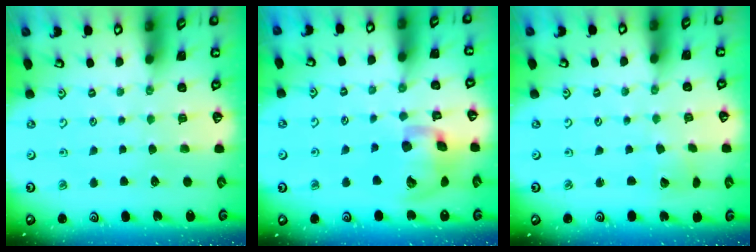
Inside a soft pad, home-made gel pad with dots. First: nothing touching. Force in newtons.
{"total": 14.6, "press": 14.4, "slide": 2.4}
{"total": 2.0, "press": 2.0, "slide": 0.2}